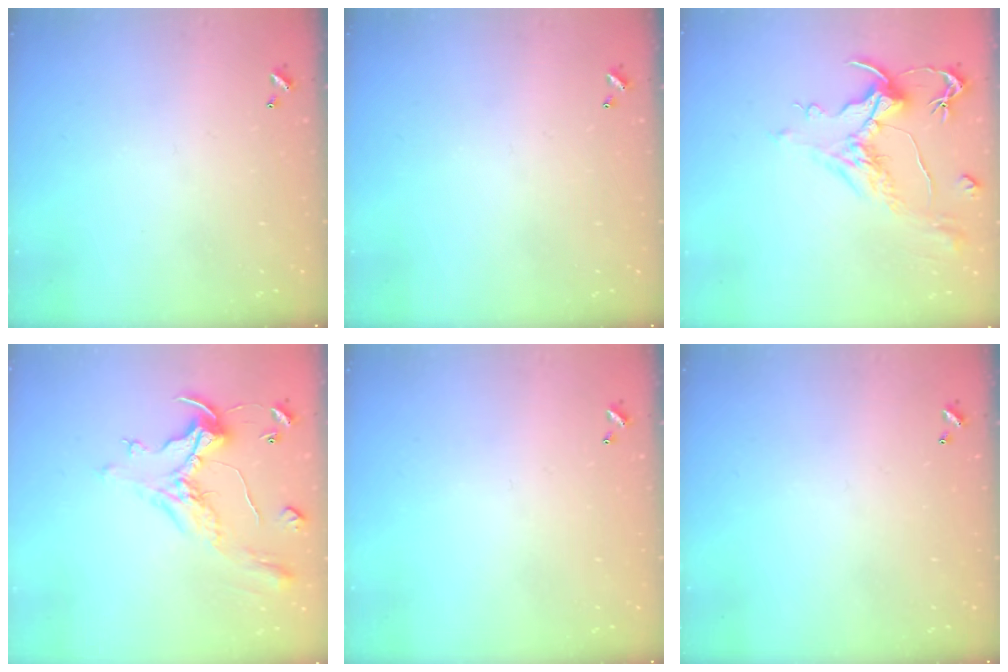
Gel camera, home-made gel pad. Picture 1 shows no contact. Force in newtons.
{"total": 0.0}
{"total": 1.6, "press": 0.8, "slide": 1.4}
{"total": 0.9, "press": 0.2, "slide": 0.9}
{"total": 0.0}
{"total": 0.0}